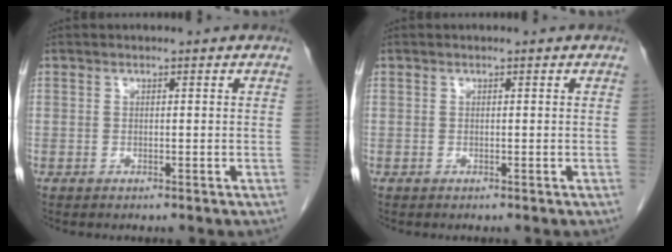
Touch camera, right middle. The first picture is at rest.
{"total": 0.0}